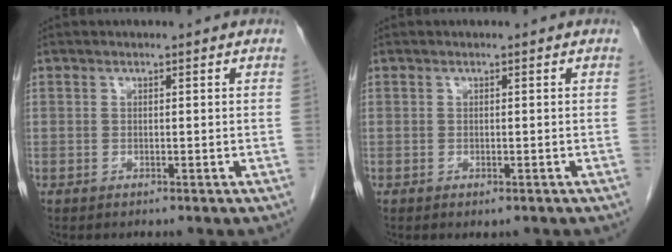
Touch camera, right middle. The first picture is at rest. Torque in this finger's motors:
{"motor_torque": [0.03, -0.01, 0.01, 0.00]}